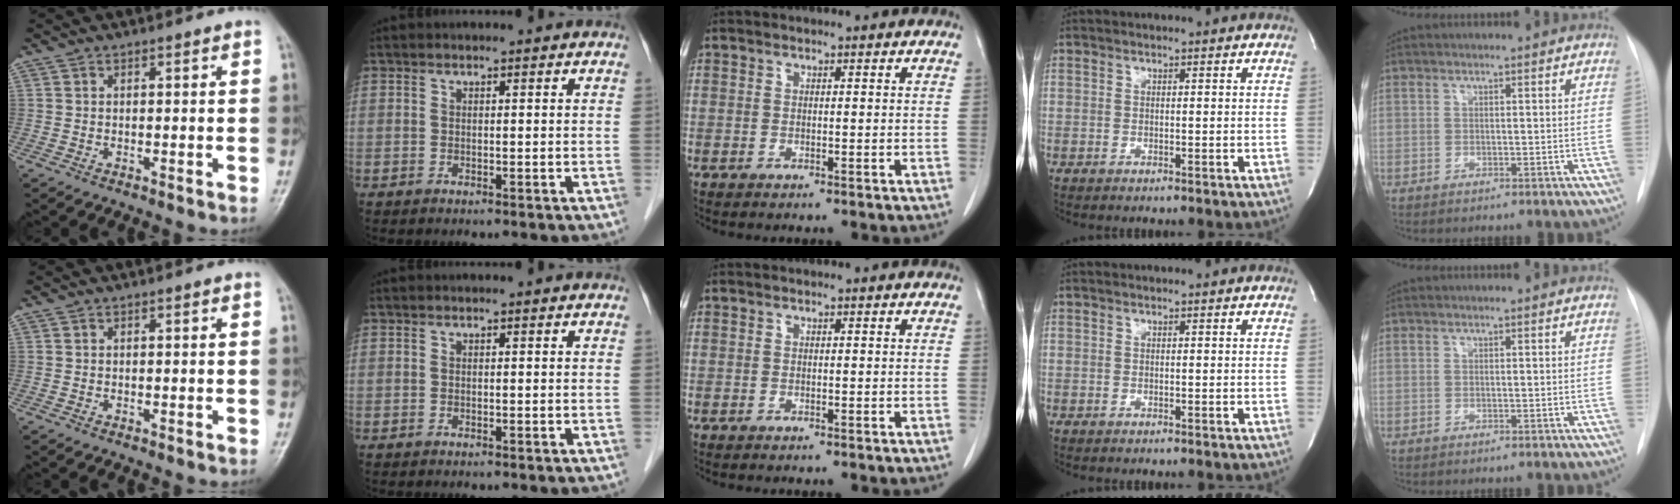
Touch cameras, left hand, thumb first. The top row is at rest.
{}